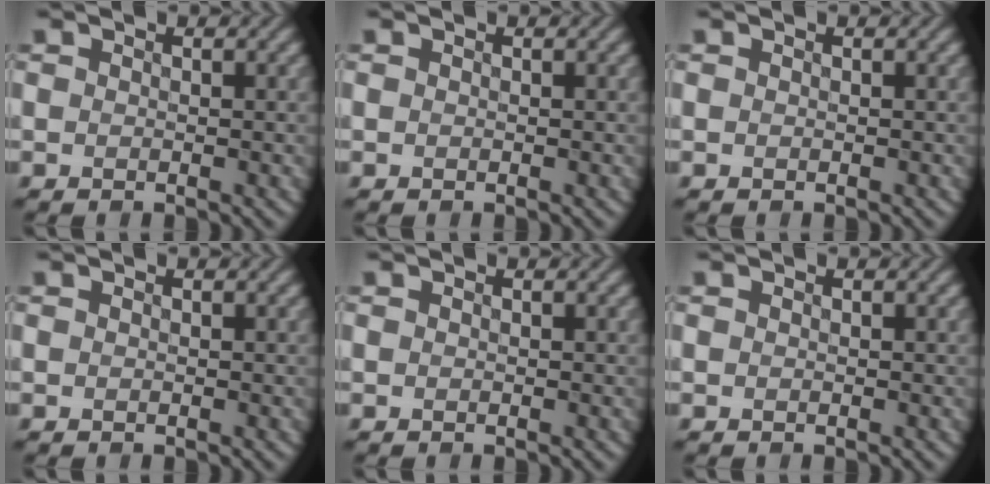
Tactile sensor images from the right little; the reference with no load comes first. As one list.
[{"total": 0.0}, {"total": 0.0}, {"total": 0.0}, {"total": 0.0}, {"total": 0.0}]